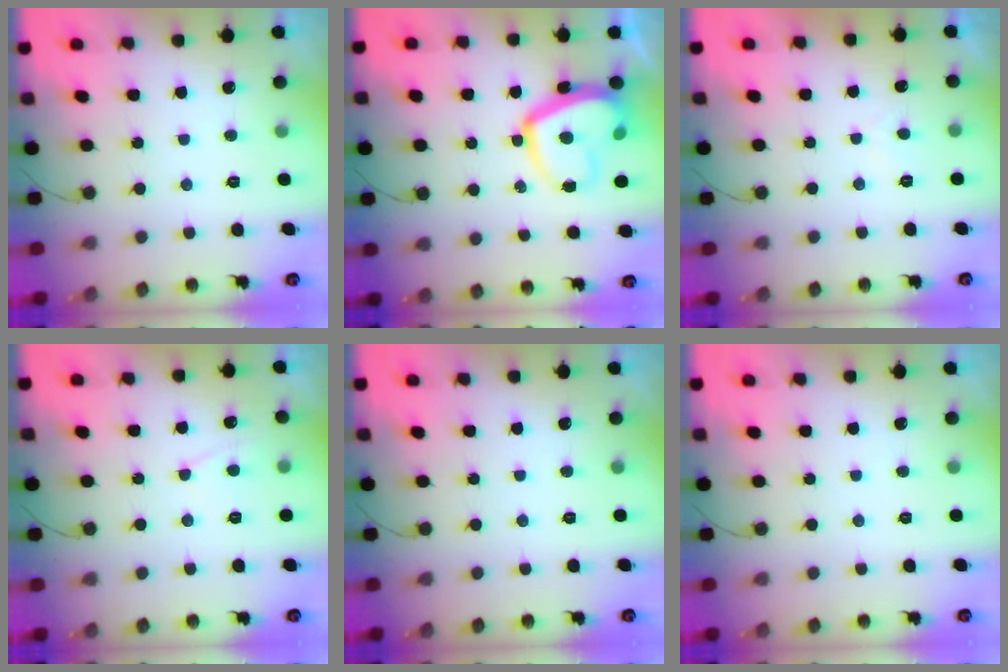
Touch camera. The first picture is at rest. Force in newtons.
{"total": 14.8, "press": 14.7, "slide": 1.4}
{"total": 1.3, "press": 1.1, "slide": 0.7}
{"total": 3.4, "press": 3.4, "slide": 0.6}
{"total": 0.0}
{"total": 0.0}